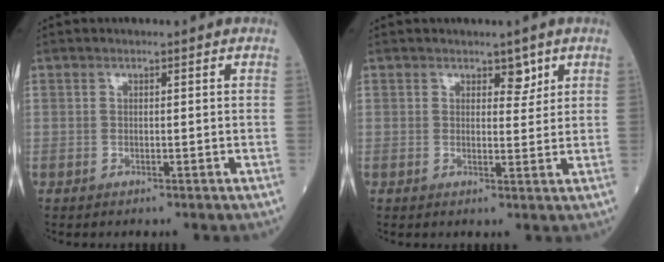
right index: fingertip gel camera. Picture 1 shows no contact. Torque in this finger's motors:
{"motor_torque": [0.05, 0.24, -0.02, -0.01]}